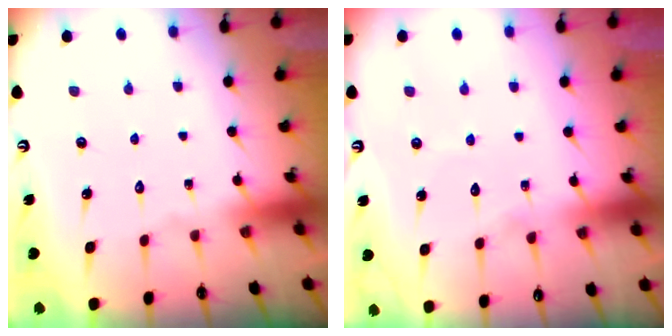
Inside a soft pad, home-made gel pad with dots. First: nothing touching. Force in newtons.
{"total": 4.7, "press": 4.7, "slide": 0.4}